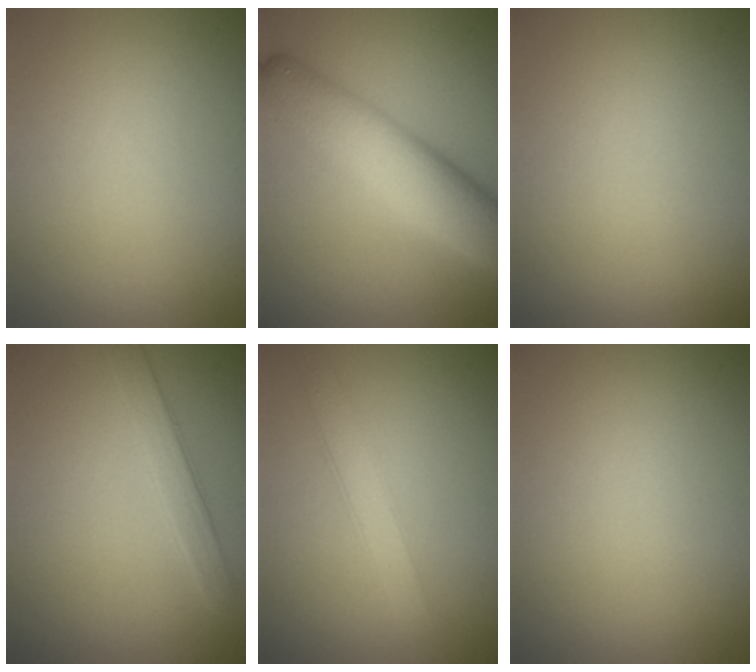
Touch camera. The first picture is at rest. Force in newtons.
{"total": 8.4, "press": 8.4, "slide": 0.1}
{"total": 0.0}
{"total": 2.4, "press": 2.4, "slide": 0.1}
{"total": 2.4, "press": 2.4, "slide": 0.0}
{"total": 0.0}